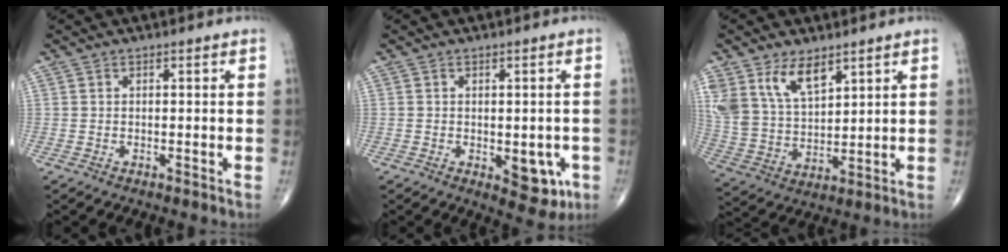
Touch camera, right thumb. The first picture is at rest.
{"total": 7.0, "force": [-2.0, 3.6, 5.6], "torque": [-0.041, -0.002, -0.016]}
{"total": 11.7, "force": [6.9, 6.3, 7.1], "torque": [-0.121, -0.028, 0.150]}